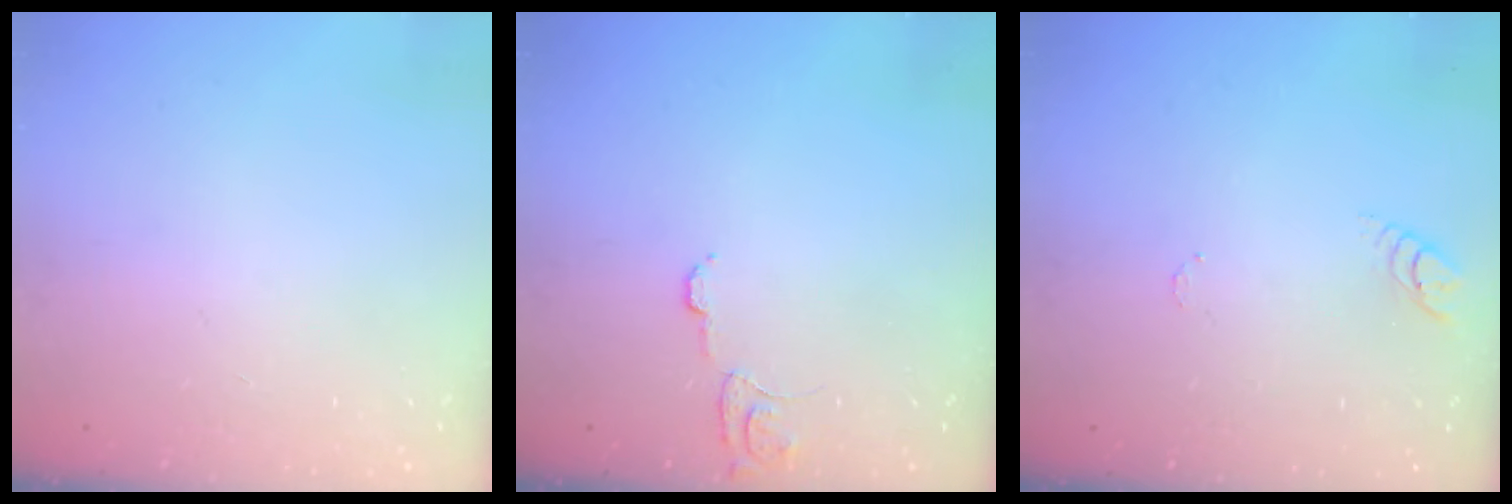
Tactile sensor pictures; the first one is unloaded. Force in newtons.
{"total": 7.7, "press": 7.7, "slide": 0.4}
{"total": 3.8, "press": 3.7, "slide": 0.4}